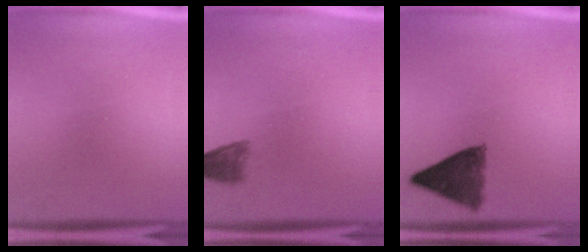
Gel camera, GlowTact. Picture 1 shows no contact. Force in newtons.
{"total": 3.0}
{"total": 8.1}